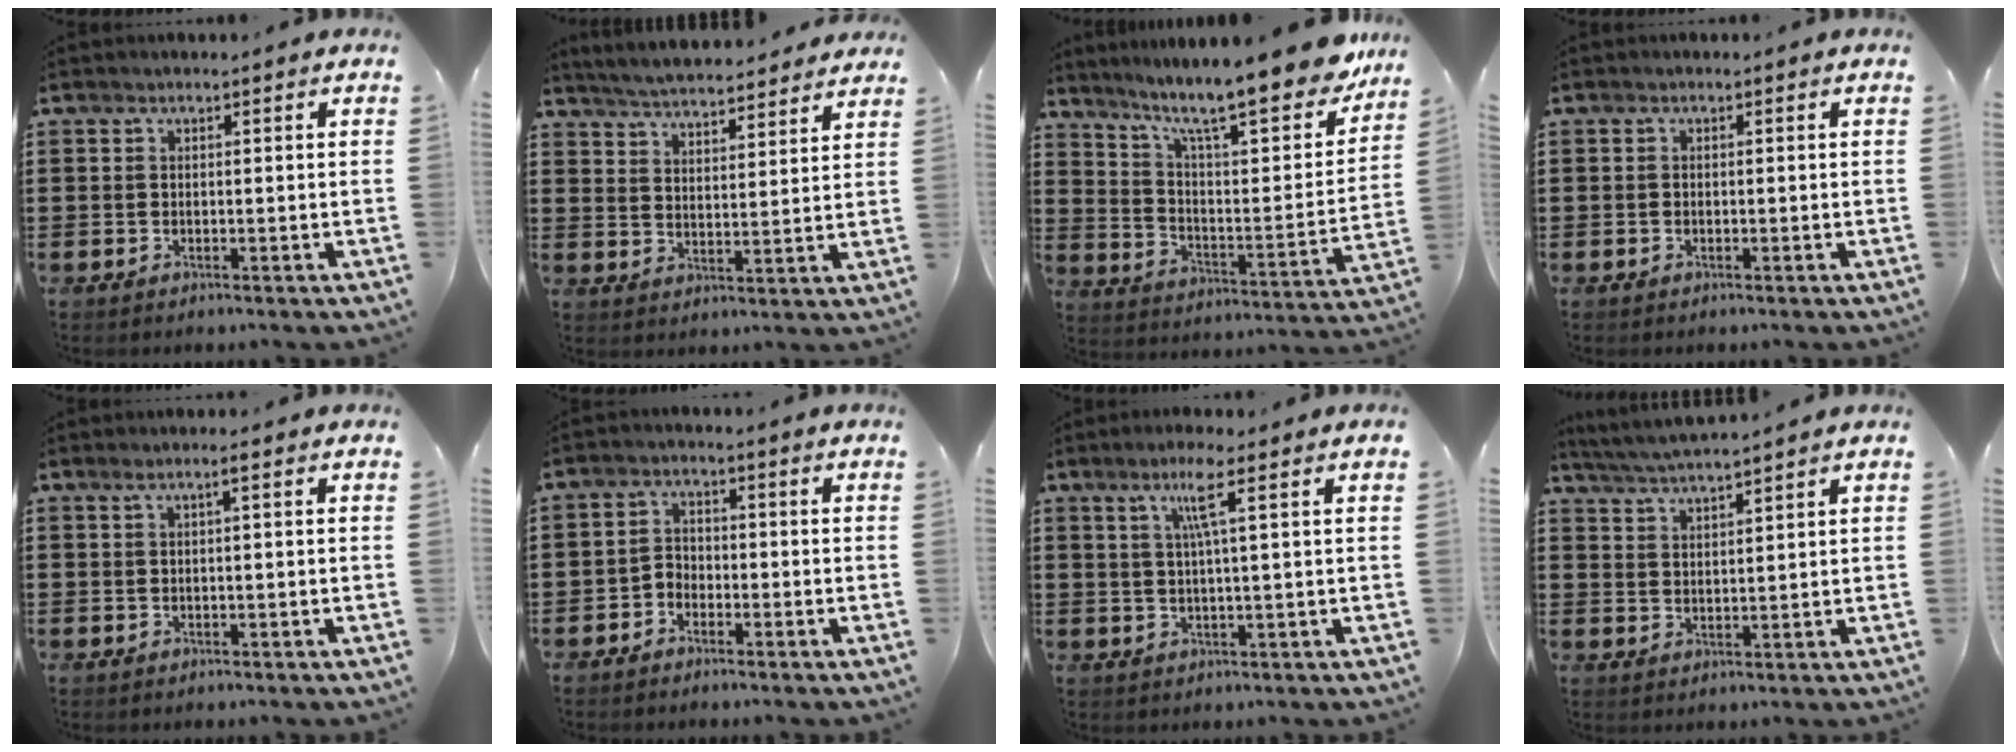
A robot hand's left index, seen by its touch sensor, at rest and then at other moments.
{"total": 4.7, "force": [4.7, -0.1, 0.5], "torque": [-0.032, -0.029, 0.081]}
{"total": 11.8, "force": [9.6, 1.7, 6.7], "torque": [-0.135, -0.072, 0.152]}
{"total": 0.6, "force": [-0.4, 0.3, 0.2], "torque": [-0.006, -0.001, -0.007]}
{"total": 1.2, "force": [0.2, 0.0, 1.2], "torque": [-0.021, 0.001, 0.002]}
{"total": 2.4, "force": [-2.1, 1.2, 0.3], "torque": [-0.013, 0.006, -0.046]}
{"total": 4.9, "force": [2.3, -0.5, 4.3], "torque": [-0.088, -0.002, 0.034]}
{"total": 3.7, "force": [3.5, -0.7, 0.9], "torque": [-0.029, -0.013, 0.063]}